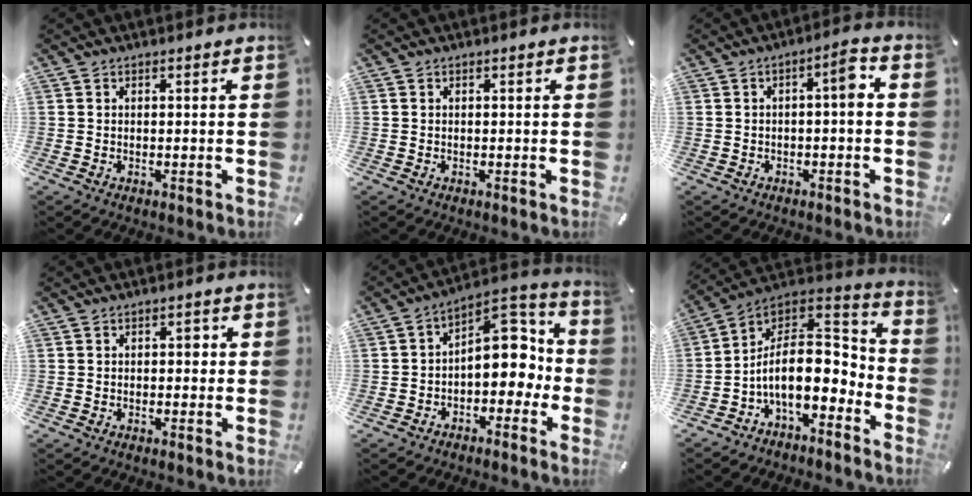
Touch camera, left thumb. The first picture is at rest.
{"total": 0.0}
{"total": 5.1, "force": [-0.5, 1.4, 4.9], "torque": [-0.073, 0.010, -0.016]}
{"total": 1.8, "force": [0.0, 1.3, 1.3], "torque": [-0.011, 0.002, -0.008]}
{"total": 11.9, "force": [0.4, 8.4, 8.4], "torque": [-0.085, -0.017, 0.006]}
{"total": 14.6, "force": [-3.1, 9.2, 11.0], "torque": [-0.200, -0.009, -0.051]}